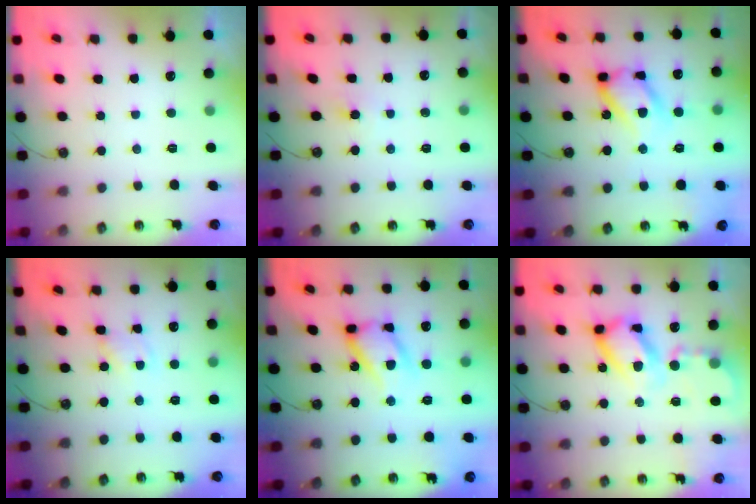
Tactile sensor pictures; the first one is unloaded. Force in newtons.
{"total": 5.2, "press": 5.1, "slide": 0.6}
{"total": 16.7, "press": 16.6, "slide": 1.6}
{"total": 1.6, "press": 1.6, "slide": 0.2}
{"total": 15.3, "press": 15.2, "slide": 1.5}
{"total": 16.4, "press": 16.3, "slide": 1.6}